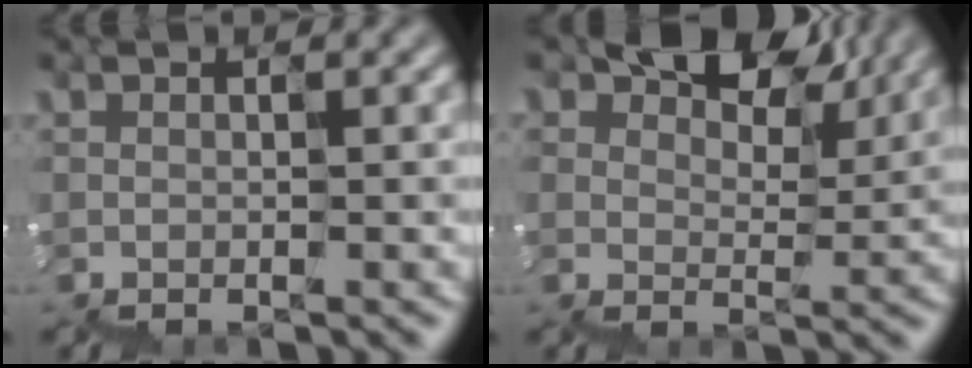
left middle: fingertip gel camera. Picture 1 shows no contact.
{"total": 6.0, "force": [4.9, 2.8, 1.9], "torque": [-0.045, 0.002, 0.086]}